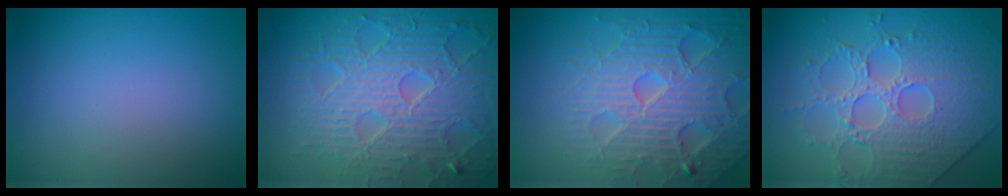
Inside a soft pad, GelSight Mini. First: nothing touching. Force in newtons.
{"total": 8.2, "press": 6.0, "slide": 5.6}
{"total": 7.4, "press": 7.2, "slide": 1.4}
{"total": 4.9, "press": 4.9, "slide": 0.4}